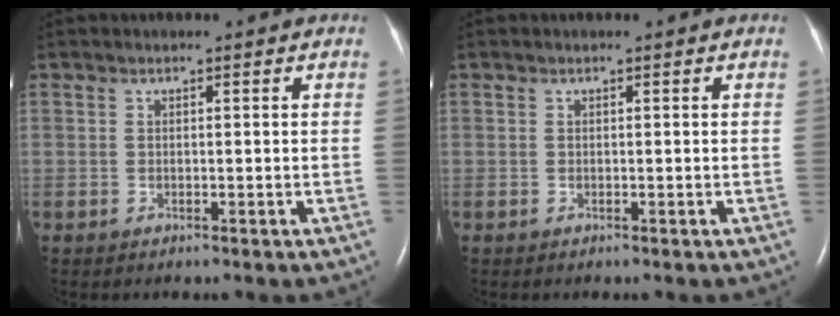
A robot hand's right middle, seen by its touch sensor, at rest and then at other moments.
{"total": 0.0}